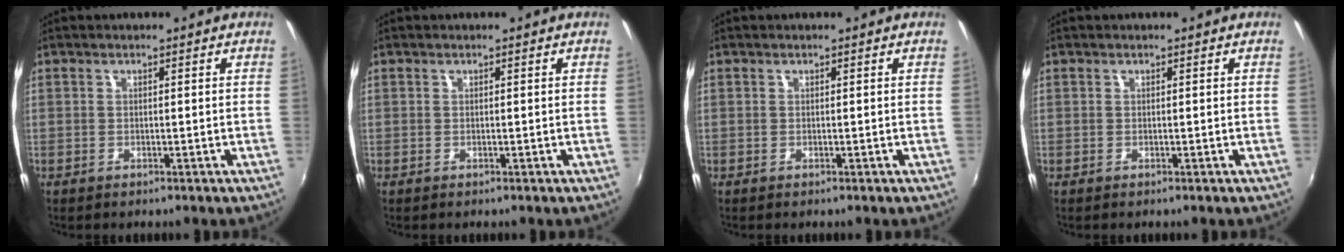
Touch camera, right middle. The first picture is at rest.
{"total": 0.0}
{"total": 0.0}
{"total": 0.0}